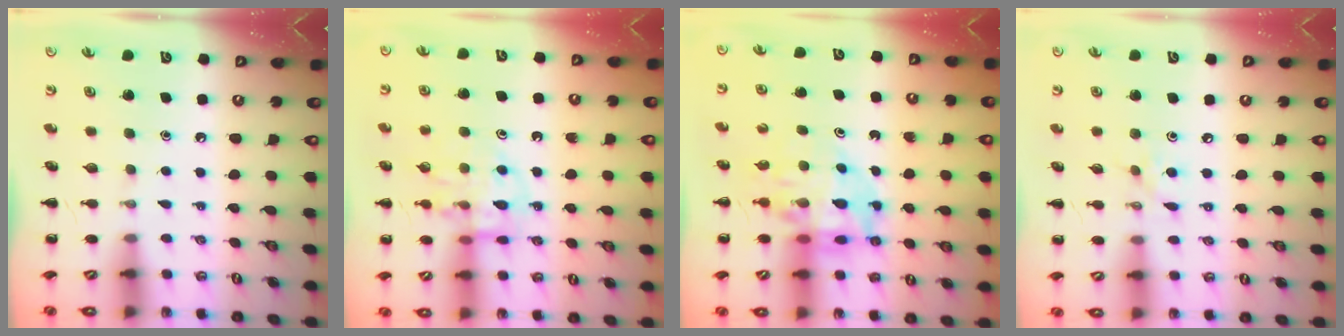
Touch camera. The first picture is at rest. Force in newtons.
{"total": 11.8, "press": 11.6, "slide": 1.7}
{"total": 12.1, "press": 11.5, "slide": 3.7}
{"total": 3.9, "press": 3.7, "slide": 1.3}